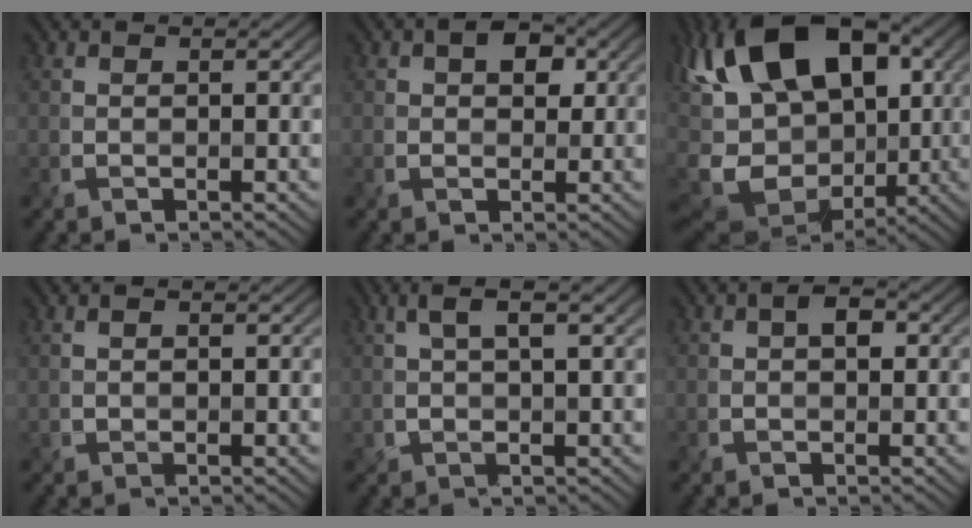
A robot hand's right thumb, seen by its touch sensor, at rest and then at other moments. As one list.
[{"total": 3.7, "force": [1.1, 2.6, 2.4], "torque": [-0.037, 0.005, 0.008]}, {"total": 19.6, "force": [1.8, 12.9, 14.6], "torque": [-0.309, 0.008, 0.039]}, {"total": 0.7, "force": [0.3, 0.2, 0.6], "torque": [-0.016, 0.003, 0.005]}, {"total": 4.4, "force": [1.4, 0.8, 4.1], "torque": [-0.087, 0.010, 0.023]}, {"total": 2.5, "force": [0.4, 1.5, 2.0], "torque": [-0.034, 0.007, 0.001]}]